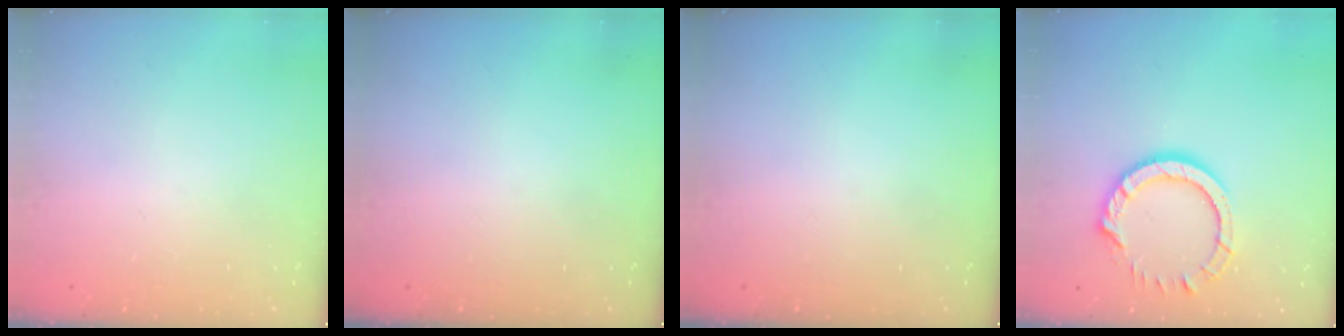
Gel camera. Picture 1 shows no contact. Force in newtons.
{"total": 0.0}
{"total": 0.0}
{"total": 10.8, "press": 10.8, "slide": 1.2}